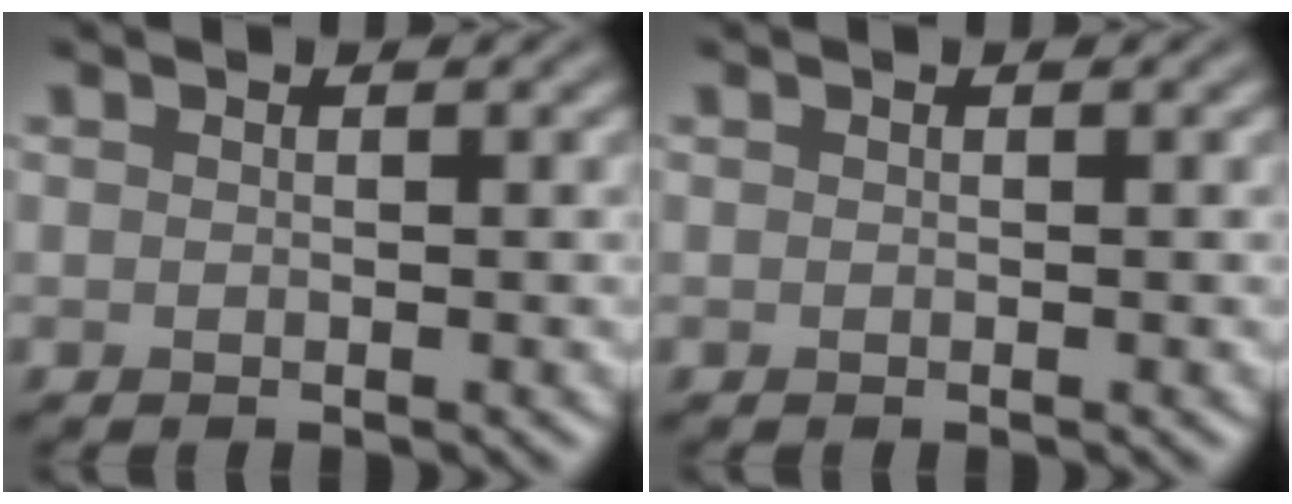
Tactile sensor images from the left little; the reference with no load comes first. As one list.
[{"total": 0.0}]